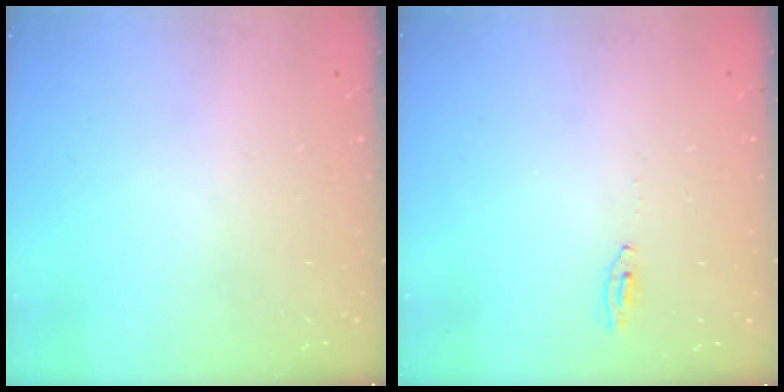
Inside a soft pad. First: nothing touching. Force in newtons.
{"total": 2.0, "press": 2.0, "slide": 0.2}